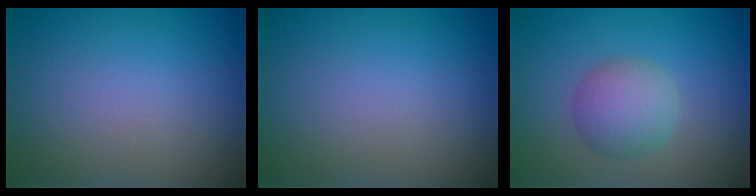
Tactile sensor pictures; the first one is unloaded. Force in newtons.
{"total": 0.0}
{"total": 3.5, "press": 3.5, "slide": 0.1}